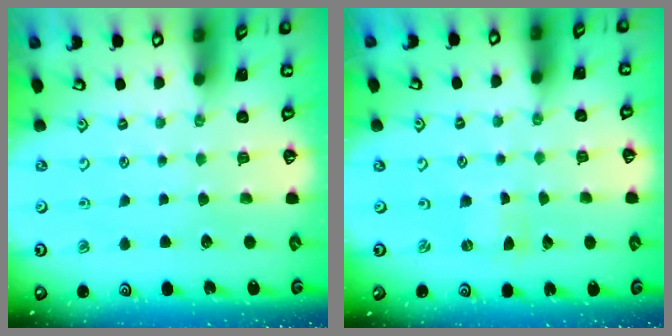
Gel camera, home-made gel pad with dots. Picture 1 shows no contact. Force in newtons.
{"total": 0.0}